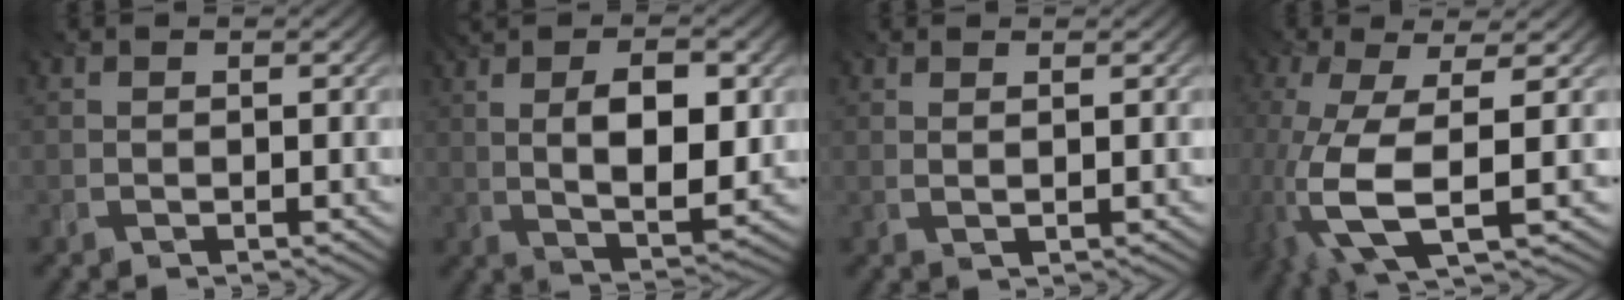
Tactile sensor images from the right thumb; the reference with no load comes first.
{"total": 9.9, "force": [1.5, 4.1, 8.9], "torque": [-0.150, -0.001, 0.020]}
{"total": 1.7, "force": [1.2, 0.2, 1.1], "torque": [-0.008, -0.007, 0.014]}
{"total": 13.2, "force": [-3.2, 5.0, 11.8], "torque": [-0.271, -0.030, -0.053]}